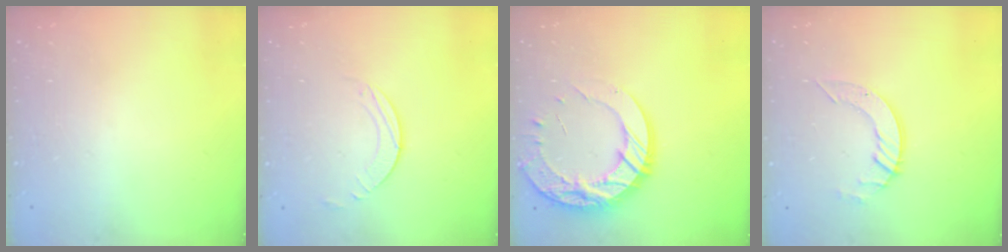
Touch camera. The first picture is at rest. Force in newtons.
{"total": 2.8, "press": 2.8, "slide": 0.2}
{"total": 20.4, "press": 20.3, "slide": 1.7}
{"total": 6.1, "press": 6.1, "slide": 0.5}